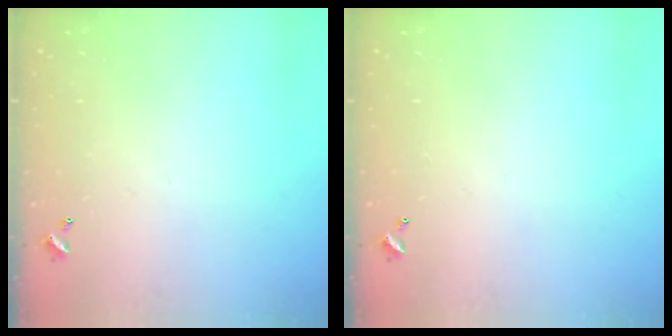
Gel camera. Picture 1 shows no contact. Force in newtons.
{"total": 0.0}